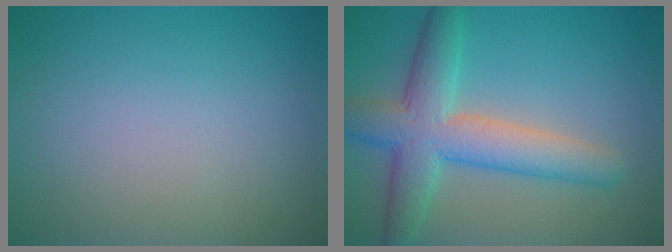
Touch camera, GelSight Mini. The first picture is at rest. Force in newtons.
{"total": 6.8, "press": 6.8, "slide": 0.3}